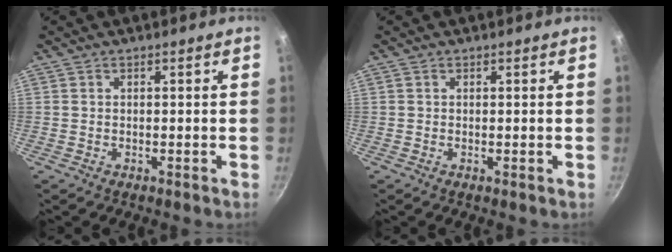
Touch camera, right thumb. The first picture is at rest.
{"total": 0.0}